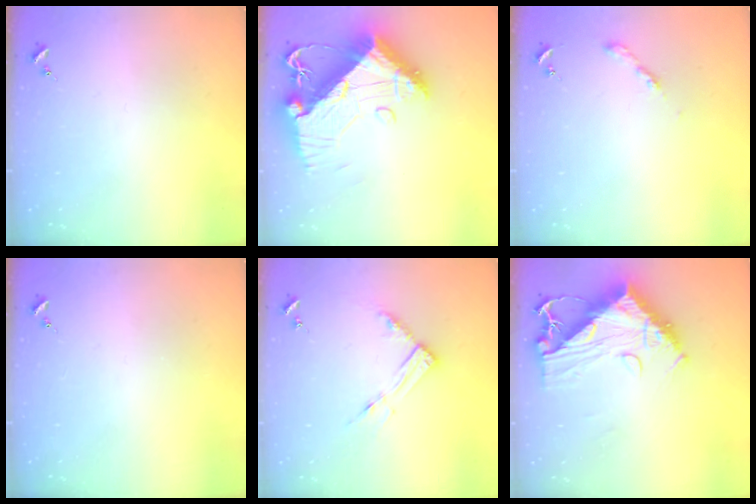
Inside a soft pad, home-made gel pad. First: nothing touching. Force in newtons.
{"total": 19.4, "press": 19.3, "slide": 2.1}
{"total": 3.1, "press": 3.1, "slide": 0.2}
{"total": 0.0}
{"total": 9.3, "press": 9.2, "slide": 1.0}
{"total": 14.5, "press": 14.4, "slide": 1.6}